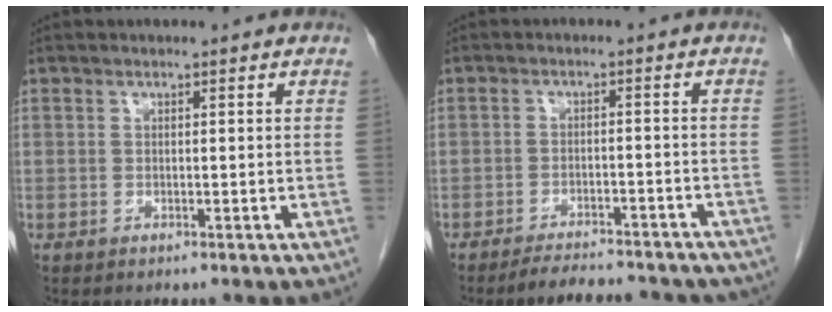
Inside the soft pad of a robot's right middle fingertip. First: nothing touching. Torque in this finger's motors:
{"motor_torque": [1.08, -1.06, 0.09, 0.05]}